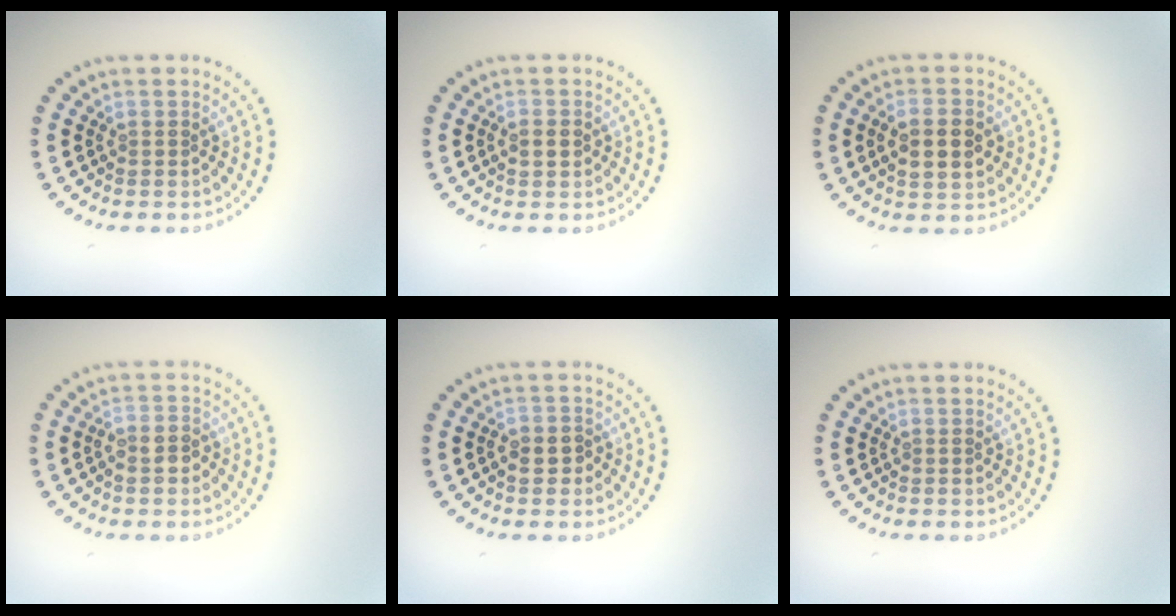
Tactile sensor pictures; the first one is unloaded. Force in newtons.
{"total": 2.1, "press": 2.1, "slide": 0.2}
{"total": 3.5, "press": 3.5, "slide": 0.2}
{"total": 2.2, "press": 2.1, "slide": 0.8}
{"total": 1.7, "press": 1.5, "slide": 0.6}
{"total": 0.0}